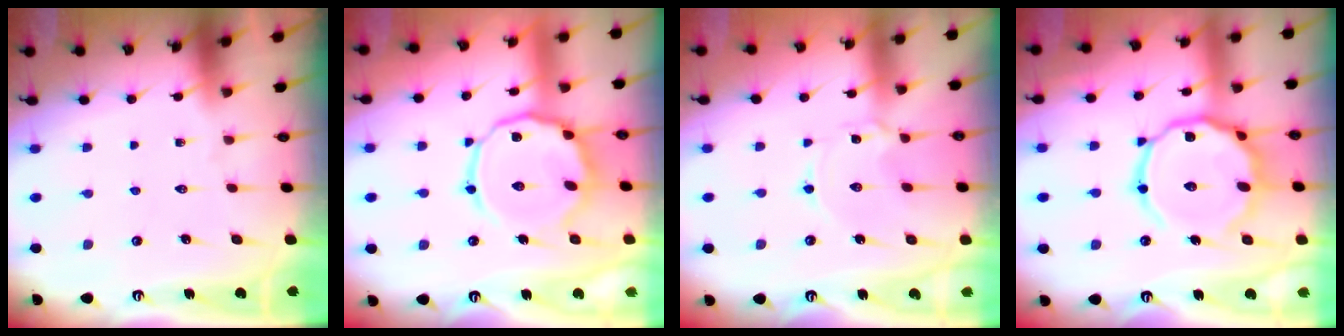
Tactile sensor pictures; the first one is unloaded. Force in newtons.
{"total": 13.6, "press": 13.6, "slide": 1.3}
{"total": 1.2, "press": 1.2, "slide": 0.2}
{"total": 18.1, "press": 18.0, "slide": 1.4}